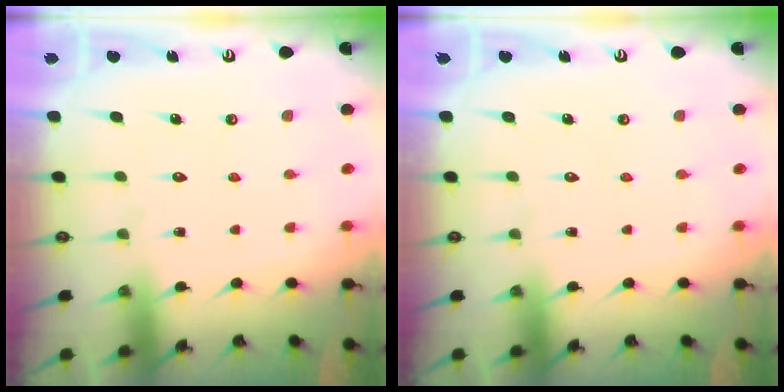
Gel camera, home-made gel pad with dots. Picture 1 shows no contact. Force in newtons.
{"total": 0.0}